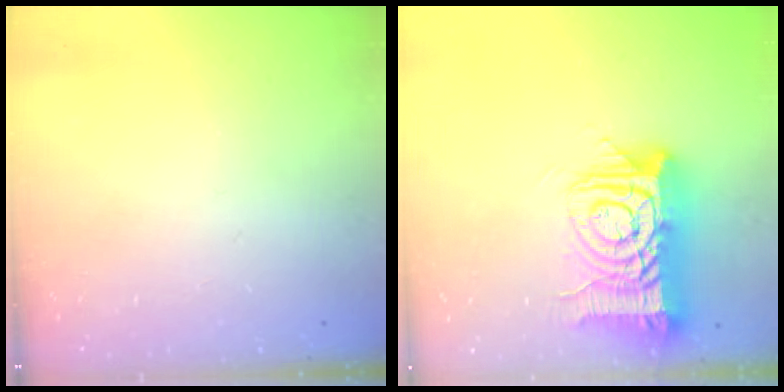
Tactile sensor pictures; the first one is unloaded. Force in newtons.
{"total": 16.0, "press": 15.9, "slide": 1.6}